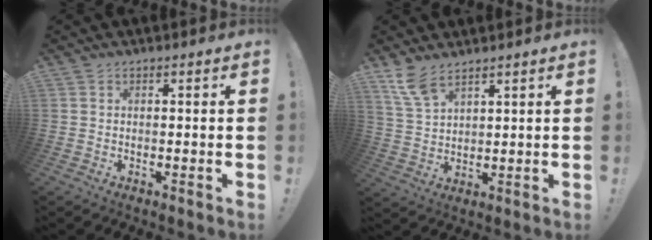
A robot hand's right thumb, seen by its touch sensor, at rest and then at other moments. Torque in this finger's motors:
{"motor_torque": [0.05, 0.06, 0.37, 0.36, 0.01]}